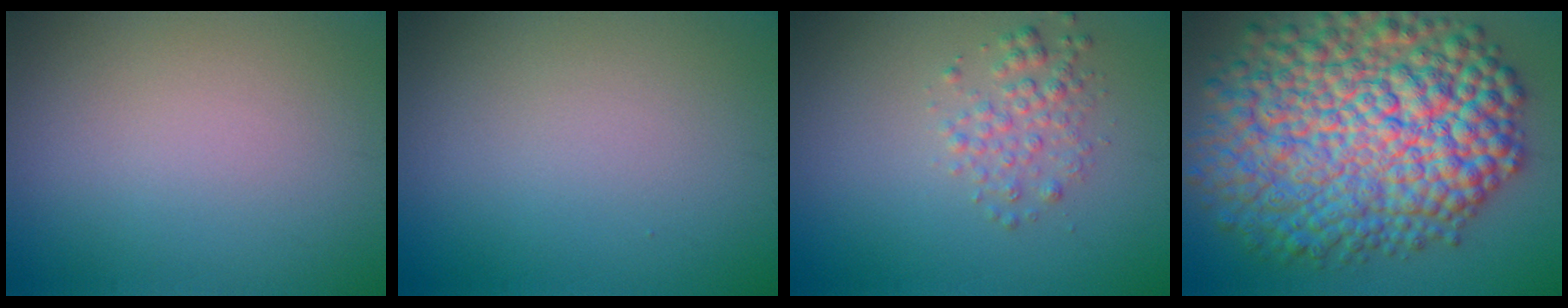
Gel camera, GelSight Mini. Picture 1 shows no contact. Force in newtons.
{"total": 0.0}
{"total": 2.1, "press": 2.1, "slide": 0.1}
{"total": 14.7, "press": 14.7, "slide": 0.1}